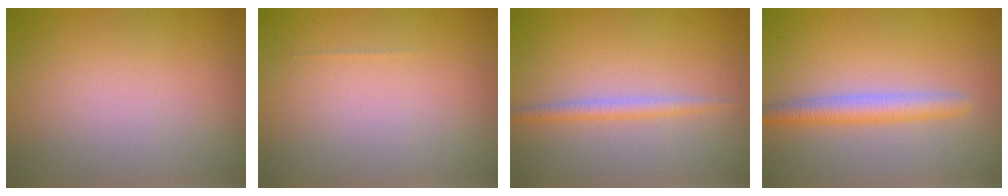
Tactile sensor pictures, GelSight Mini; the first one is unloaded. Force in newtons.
{"total": 0.0}
{"total": 1.7, "press": 1.7, "slide": 0.0}
{"total": 2.9, "press": 2.9, "slide": 0.1}